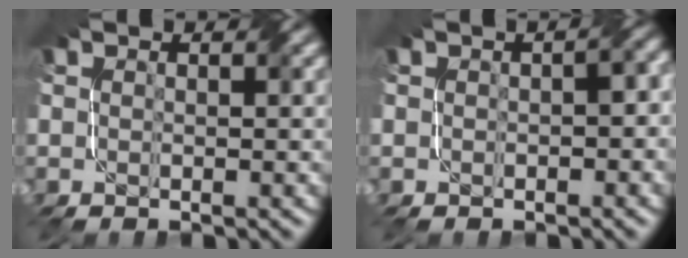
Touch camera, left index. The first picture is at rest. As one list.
[{"total": 2.3, "force": [-0.1, 1.0, 2.0], "torque": [-0.026, 0.005, -0.001]}]